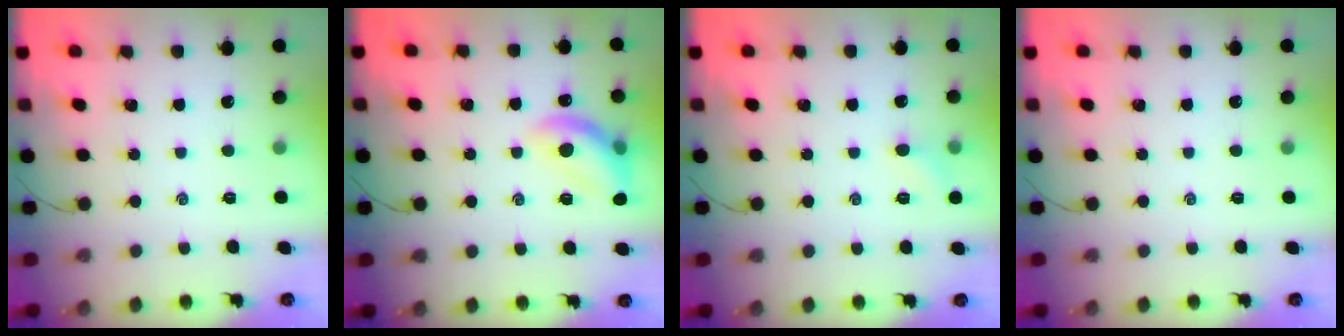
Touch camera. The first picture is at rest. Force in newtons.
{"total": 13.7, "press": 13.5, "slide": 2.2}
{"total": 4.2, "press": 4.0, "slide": 1.2}
{"total": 0.0}